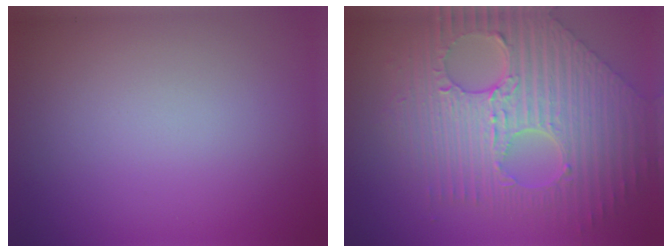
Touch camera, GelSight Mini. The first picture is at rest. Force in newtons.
{"total": 10.1, "press": 7.1, "slide": 7.2}